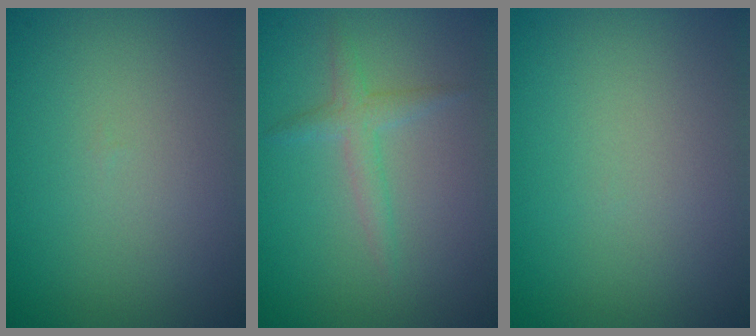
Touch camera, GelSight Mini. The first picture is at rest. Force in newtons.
{"total": 1.7, "press": 1.7, "slide": 0.1}
{"total": 0.0}